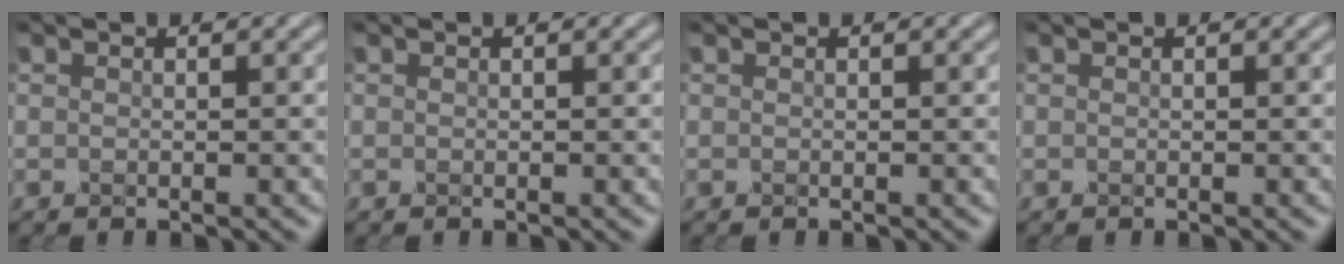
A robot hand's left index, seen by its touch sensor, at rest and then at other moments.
{"total": 0.0}
{"total": 0.0}
{"total": 0.0}